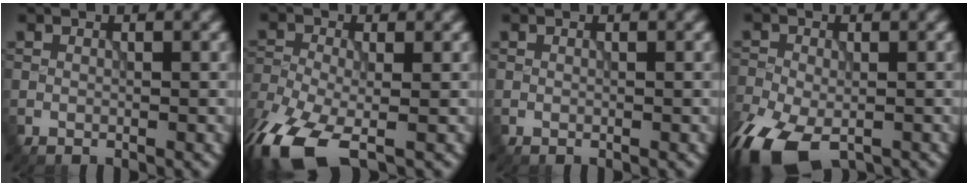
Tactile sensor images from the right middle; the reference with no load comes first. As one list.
[{"total": 8.9, "force": [-5.7, 3.6, 5.8], "torque": [-0.131, -0.027, -0.116]}, {"total": 0.0}, {"total": 9.4, "force": [-5.7, 4.6, 5.9], "torque": [-0.128, -0.041, -0.101]}]